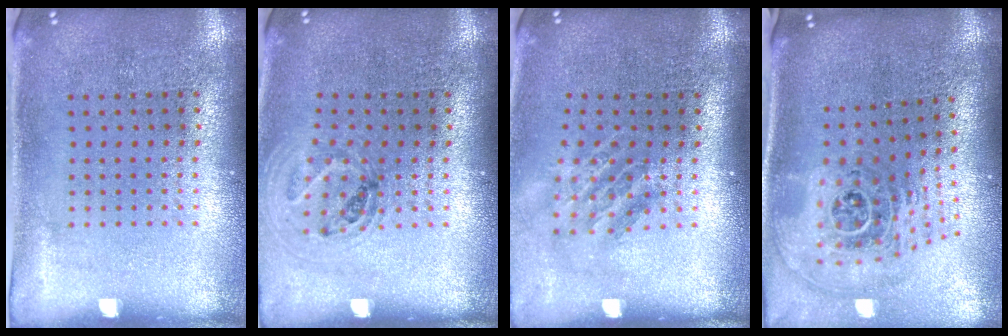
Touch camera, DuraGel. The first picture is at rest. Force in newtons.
{"total": 0.9, "press": 0.9, "slide": 0.1}
{"total": 1.6, "press": 1.1, "slide": 1.1}
{"total": 2.2, "press": 1.6, "slide": 1.5}